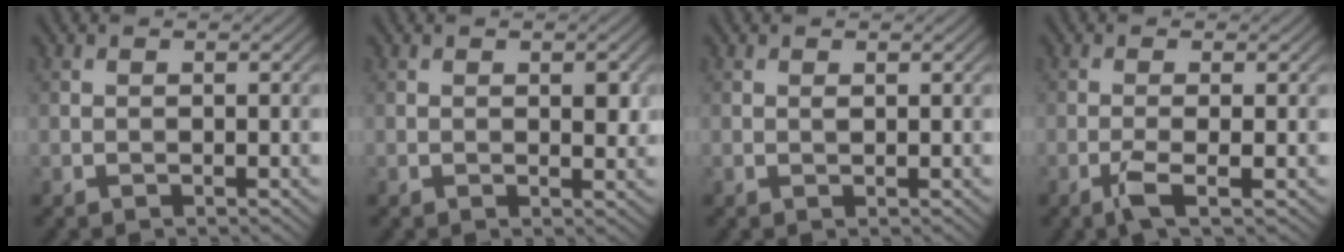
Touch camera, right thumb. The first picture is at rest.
{"total": 1.9, "force": [0.5, 1.0, 1.6], "torque": [-0.022, -0.006, 0.010]}
{"total": 0.5, "force": [0.3, 0.2, 0.4], "torque": [-0.010, -0.001, 0.004]}
{"total": 2.7, "force": [-1.2, 0.2, 2.4], "torque": [-0.052, 0.005, -0.031]}